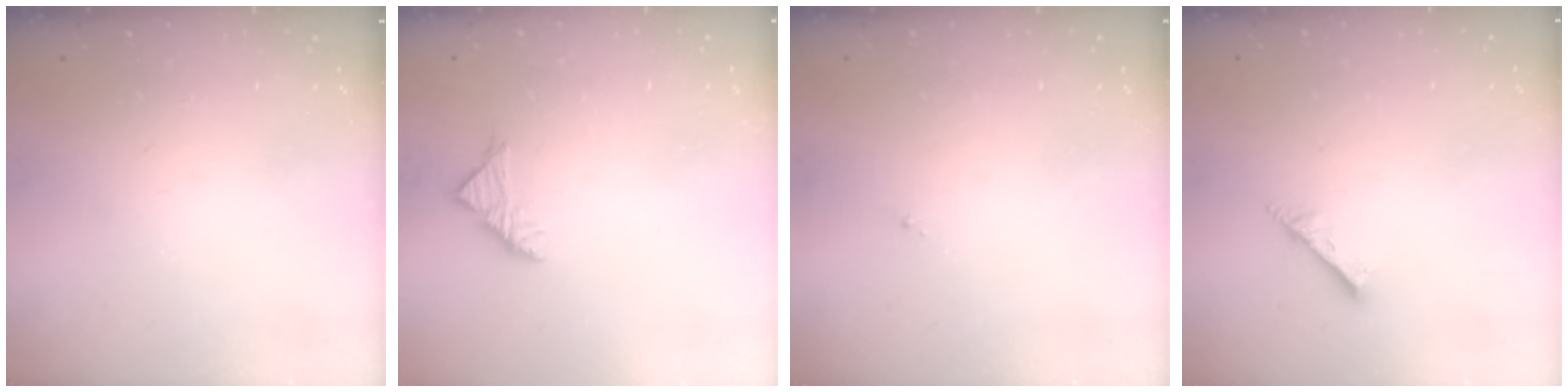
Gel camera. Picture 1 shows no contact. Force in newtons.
{"total": 3.5, "press": 3.4, "slide": 0.9}
{"total": 0.8, "press": 0.7, "slide": 0.3}
{"total": 1.7, "press": 1.6, "slide": 0.1}